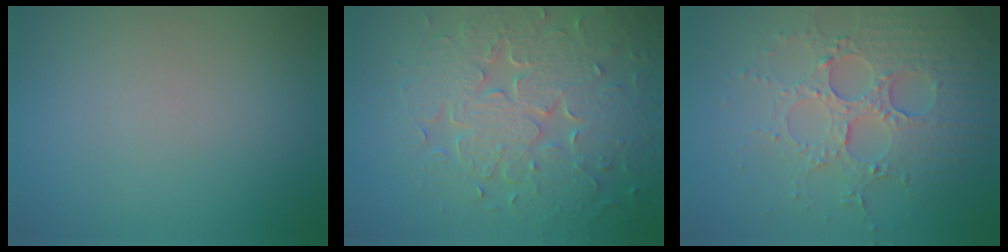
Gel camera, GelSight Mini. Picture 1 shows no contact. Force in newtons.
{"total": 8.7, "press": 6.2, "slide": 6.1}
{"total": 5.5, "press": 4.8, "slide": 2.7}